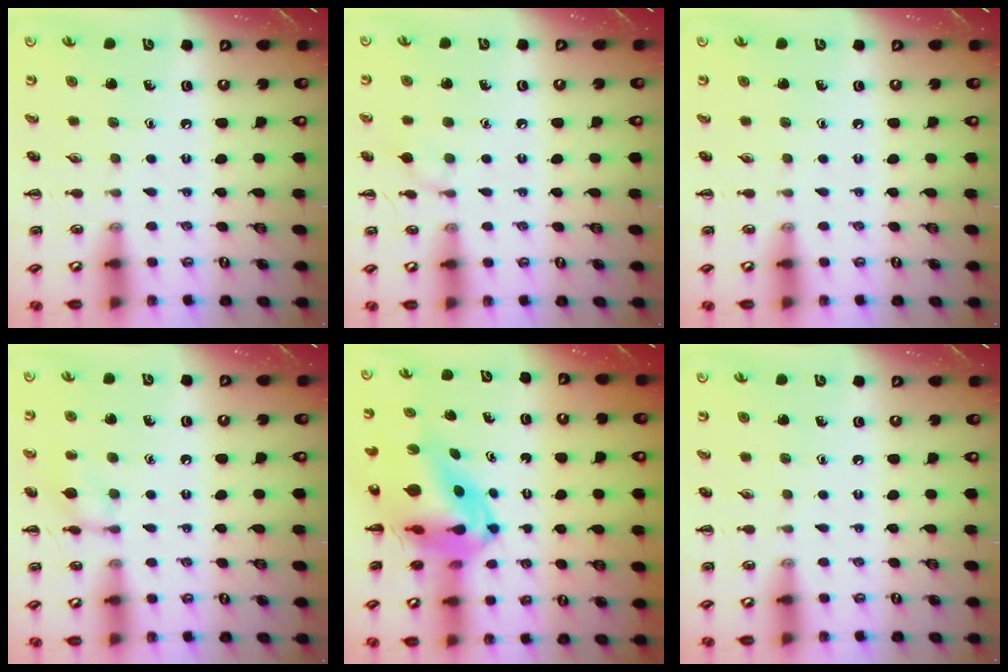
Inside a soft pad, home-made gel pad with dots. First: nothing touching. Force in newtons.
{"total": 6.0, "press": 5.6, "slide": 2.0}
{"total": 0.0}
{"total": 8.3, "press": 8.2, "slide": 1.4}
{"total": 9.6, "press": 9.1, "slide": 3.0}
{"total": 0.0}